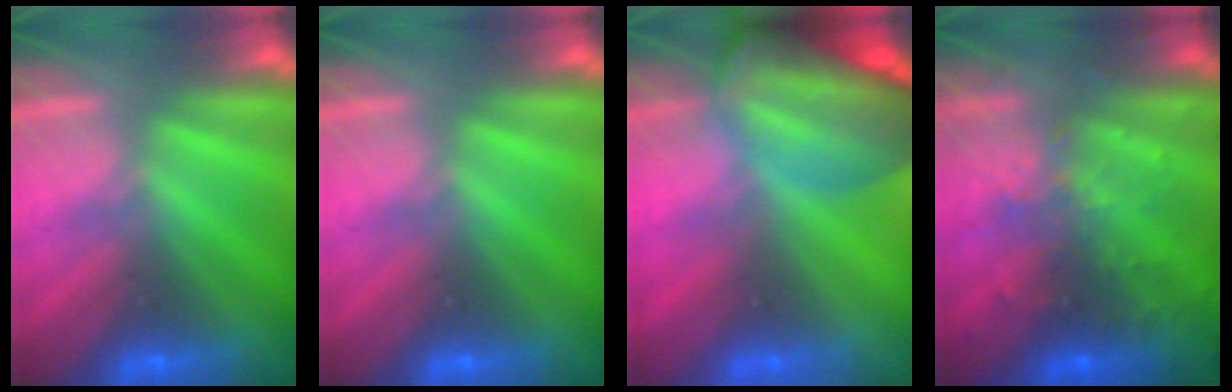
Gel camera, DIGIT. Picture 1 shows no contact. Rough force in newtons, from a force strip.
{"total": 0.0}
{"total": 5.7}
{"total": 6.9}